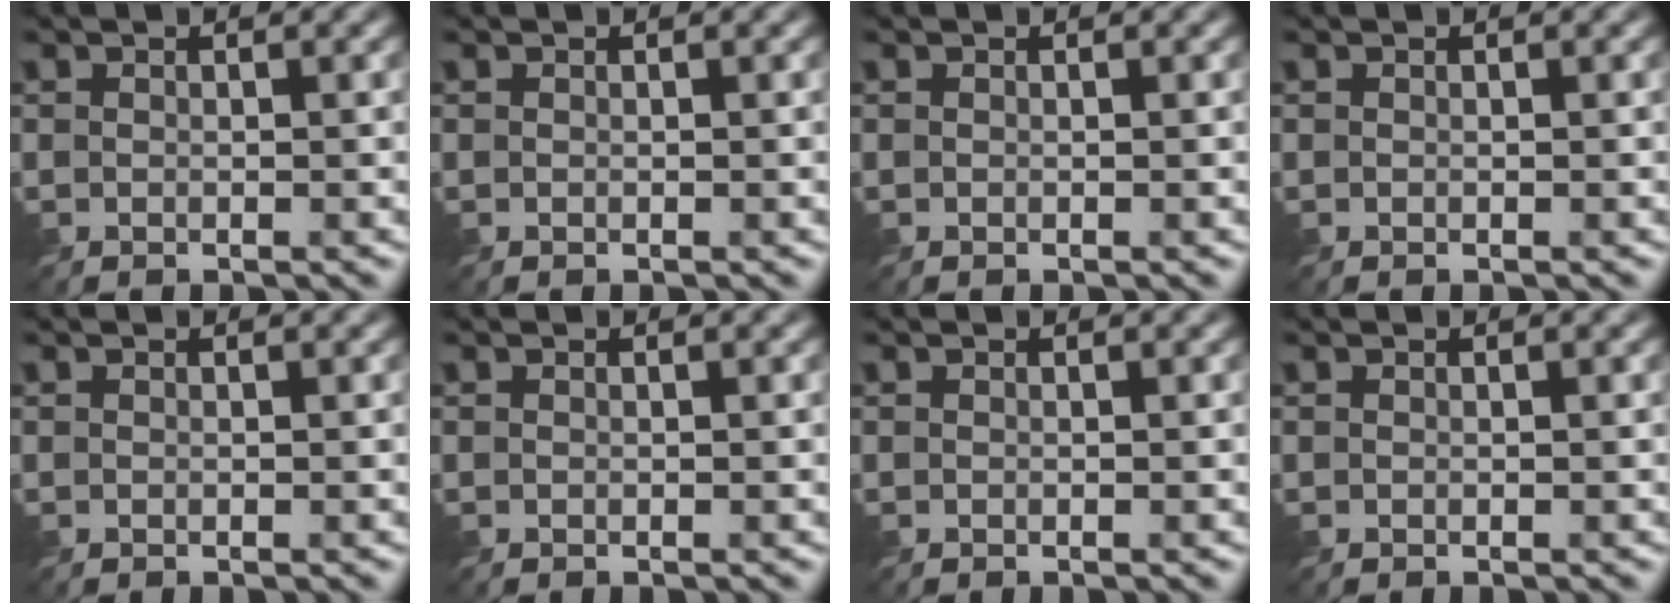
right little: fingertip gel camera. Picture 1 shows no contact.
{"total": 0.0}
{"total": 0.0}
{"total": 0.0}
{"total": 0.0}
{"total": 0.0}
{"total": 0.0}
{"total": 0.0}